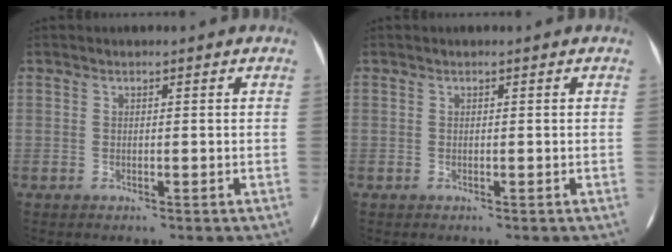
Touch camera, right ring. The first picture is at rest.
{"total": 0.0}